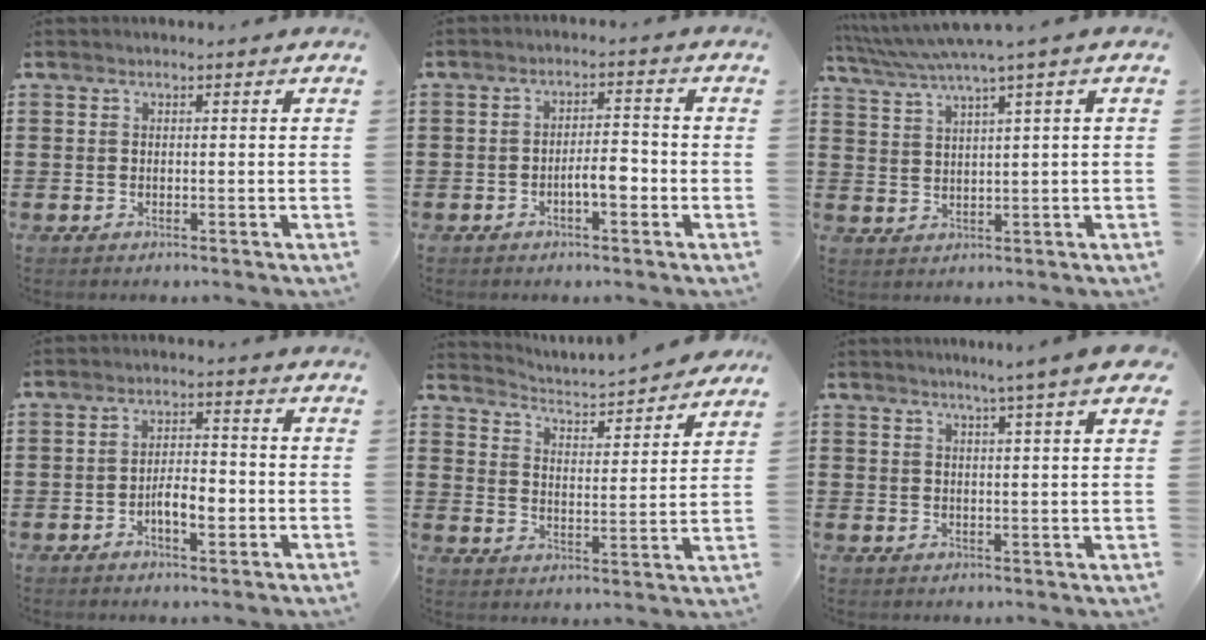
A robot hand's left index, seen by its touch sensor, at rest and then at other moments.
{"total": 4.2, "force": [-1.7, 1.3, 3.6], "torque": [-0.063, 0.011, -0.033]}
{"total": 4.1, "force": [2.7, -0.5, 3.0], "torque": [-0.066, -0.015, 0.042]}
{"total": 4.2, "force": [-1.5, 1.7, 3.4], "torque": [-0.063, 0.007, -0.030]}
{"total": 3.2, "force": [3.1, -0.2, 0.4], "torque": [-0.029, -0.036, 0.044]}
{"total": 5.2, "force": [3.7, -0.4, 3.6], "torque": [-0.071, -0.012, 0.060]}